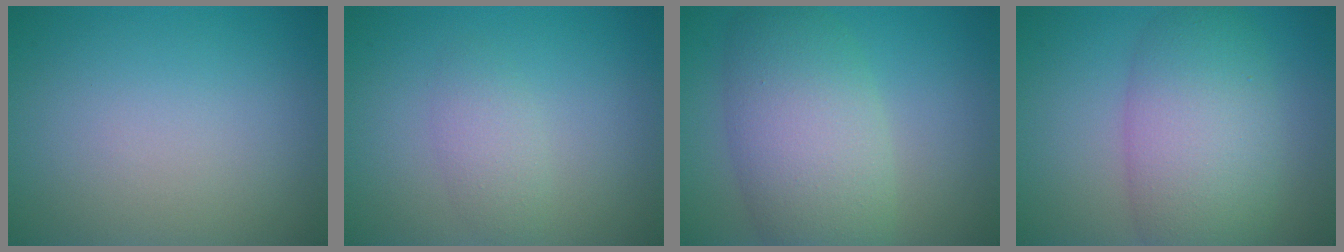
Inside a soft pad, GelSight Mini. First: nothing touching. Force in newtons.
{"total": 1.8, "press": 1.8, "slide": 0.1}
{"total": 7.6, "press": 7.6, "slide": 0.5}
{"total": 7.6, "press": 7.6, "slide": 0.2}